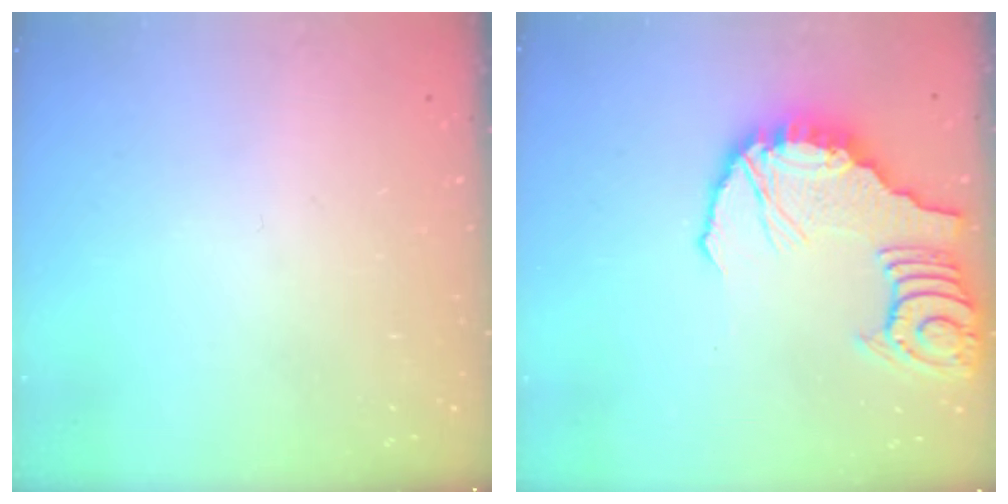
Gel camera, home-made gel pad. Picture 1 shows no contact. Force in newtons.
{"total": 15.5, "press": 15.3, "slide": 1.8}